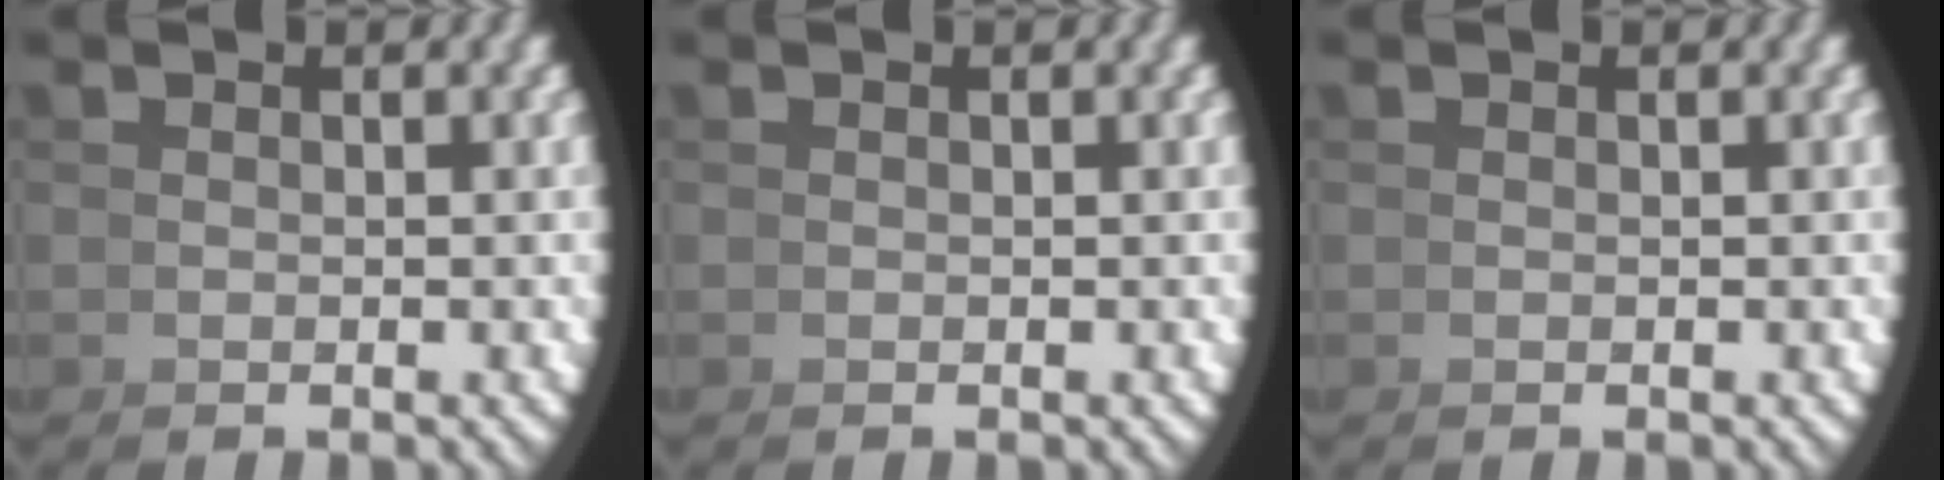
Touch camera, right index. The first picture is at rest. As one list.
[{"total": 0.0}, {"total": 0.0}]